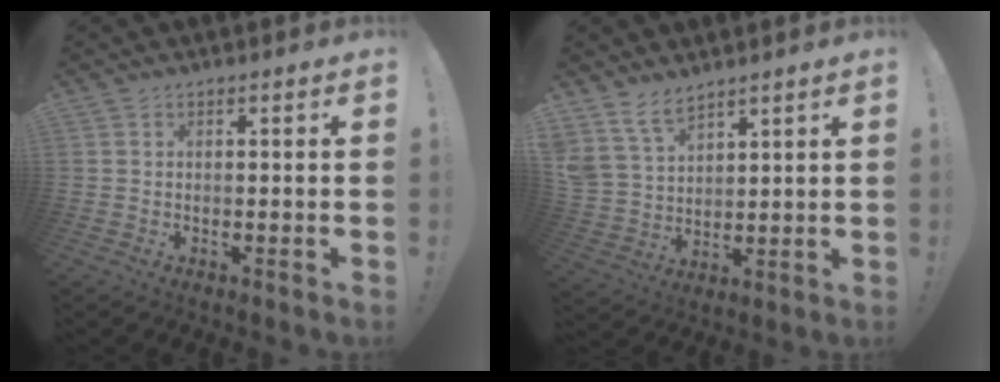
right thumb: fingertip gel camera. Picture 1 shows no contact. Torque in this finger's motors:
{"motor_torque": [0.24, 0.29, 0.22, 0.11, 0.28]}